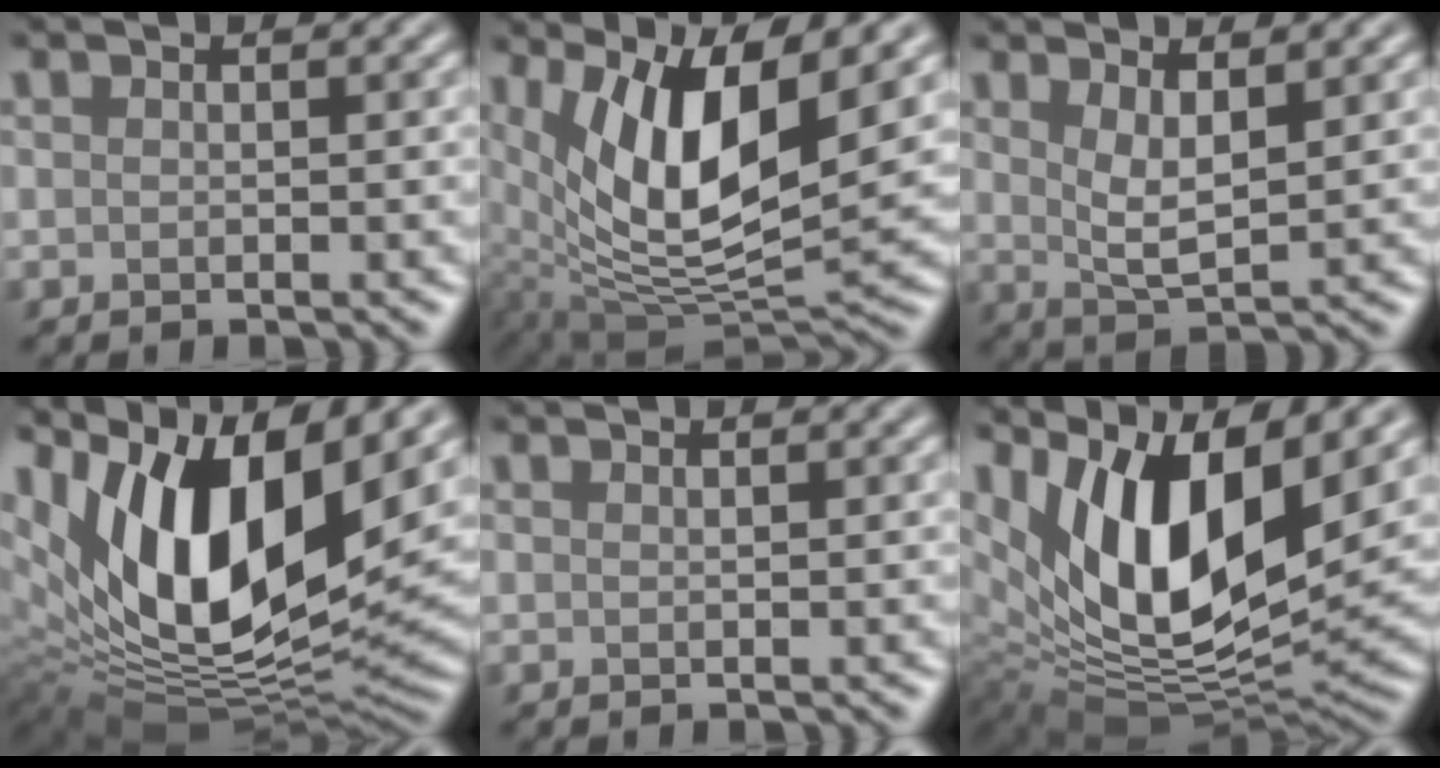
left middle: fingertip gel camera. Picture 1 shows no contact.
{"total": 12.6, "force": [5.2, 4.4, 10.6], "torque": [-0.186, -0.010, 0.097]}
{"total": 3.4, "force": [1.6, 1.0, 2.8], "torque": [-0.057, -0.010, 0.032]}
{"total": 16.0, "force": [6.0, 7.3, 12.9], "torque": [-0.242, 0.004, 0.101]}
{"total": 0.0}
{"total": 14.5, "force": [6.1, 6.6, 11.4], "torque": [-0.205, 0.004, 0.107]}